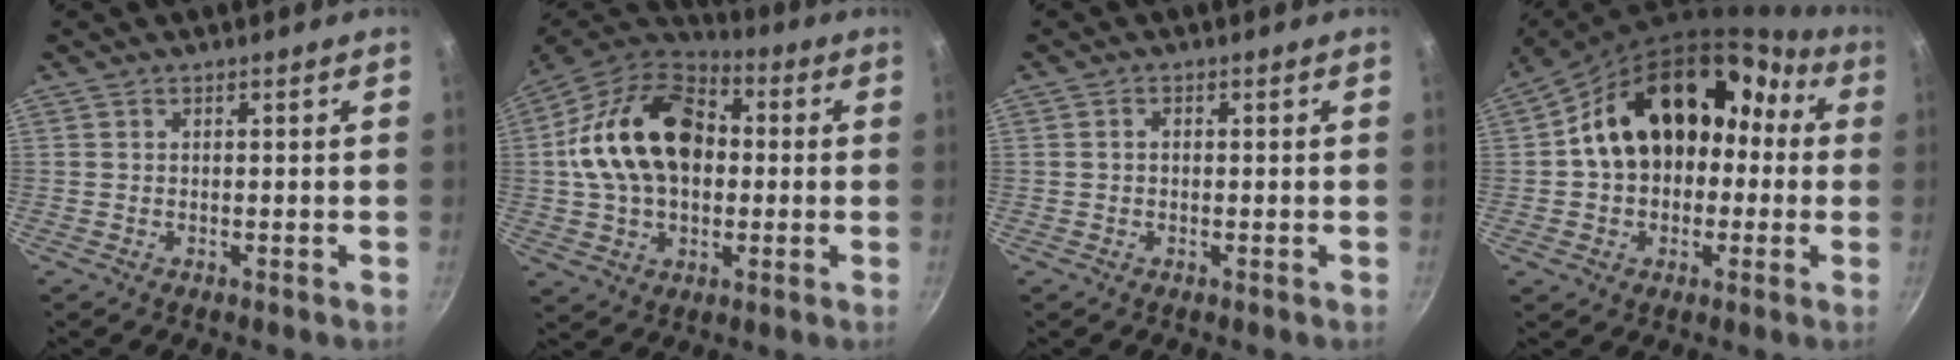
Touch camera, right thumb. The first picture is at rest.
{"total": 21.8, "force": [1.8, 15.0, 15.6], "torque": [-0.255, 0.035, 0.020]}
{"total": 1.1, "force": [0.0, 0.8, 0.7], "torque": [-0.011, 0.005, -0.001]}
{"total": 22.1, "force": [2.2, 16.4, 14.7], "torque": [-0.210, 0.072, 0.035]}